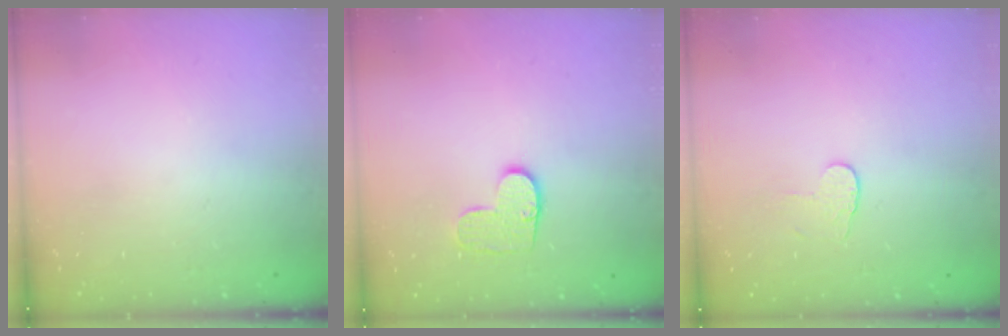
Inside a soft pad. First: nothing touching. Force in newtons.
{"total": 8.4, "press": 8.4, "slide": 0.3}
{"total": 3.7, "press": 3.7, "slide": 0.3}